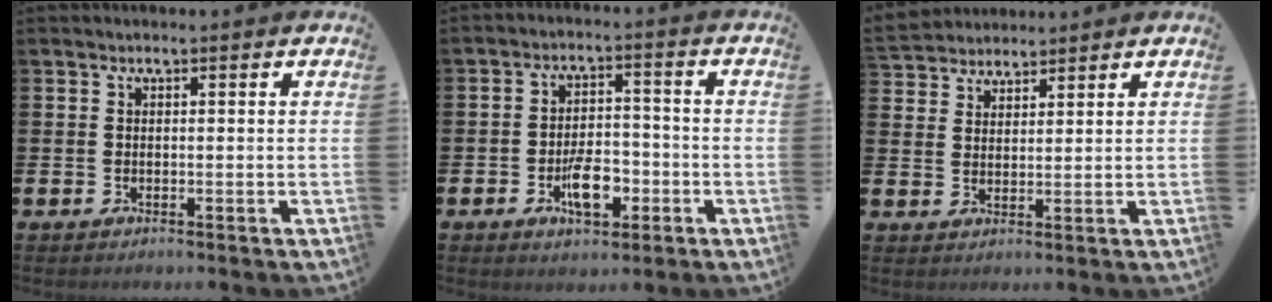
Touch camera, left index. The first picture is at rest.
{"total": 6.1, "force": [-2.4, 3.1, 4.6], "torque": [-0.079, 0.009, -0.043]}
{"total": 3.8, "force": [3.6, 0.9, -0.7], "torque": [-0.008, -0.010, 0.069]}